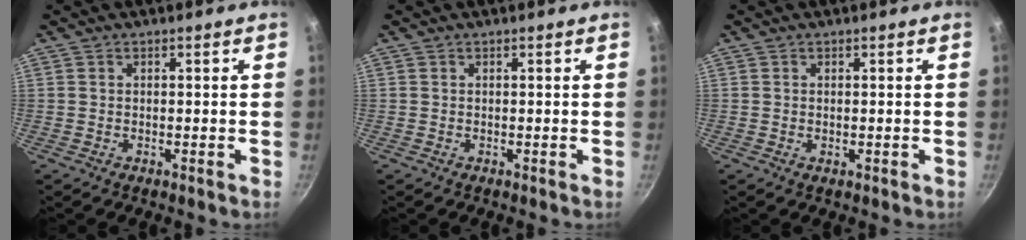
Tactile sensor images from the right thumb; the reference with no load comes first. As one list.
[{"total": 0.0}, {"total": 0.5, "force": [-0.1, 0.2, 0.5], "torque": [-0.007, -0.002, -0.002]}]